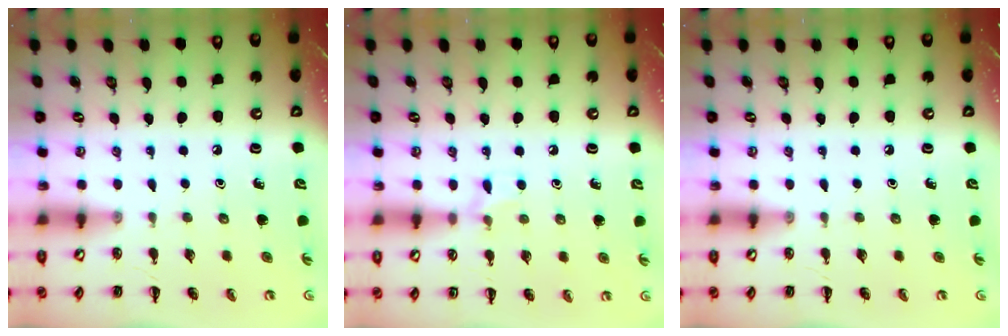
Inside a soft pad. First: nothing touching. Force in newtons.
{"total": 5.5, "press": 5.2, "slide": 2.0}
{"total": 0.0}